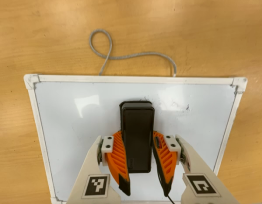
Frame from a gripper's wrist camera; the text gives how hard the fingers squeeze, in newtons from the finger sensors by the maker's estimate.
{"total": 13.0, "left": 12.5, "right": 13.4}